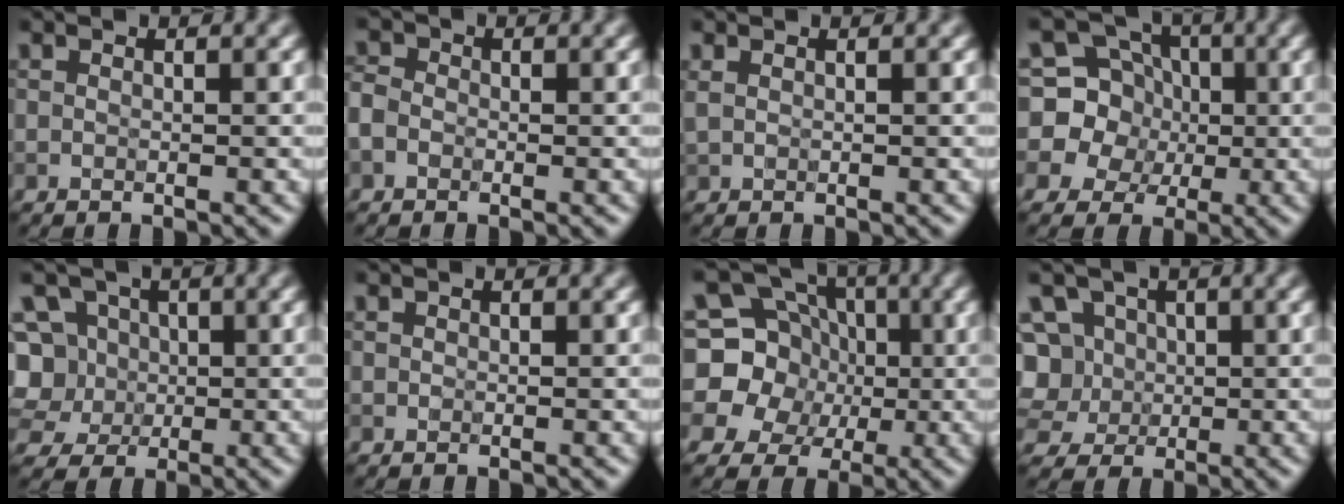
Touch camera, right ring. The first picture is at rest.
{"total": 1.6, "force": [-0.7, 1.2, 0.8], "torque": [-0.015, 0.003, -0.020]}
{"total": 0.5, "force": [0.3, 0.2, 0.4], "torque": [-0.011, 0.002, 0.007]}
{"total": 8.7, "force": [1.8, 8.0, 3.1], "torque": [-0.072, 0.039, 0.001]}
{"total": 8.0, "force": [1.0, 7.2, 3.1], "torque": [-0.068, 0.039, -0.012]}
{"total": 0.0}
{"total": 14.7, "force": [2.3, 13.3, 5.8], "torque": [-0.135, 0.033, 0.002]}
{"total": 9.1, "force": [1.5, 8.1, 3.8], "torque": [-0.081, 0.039, -0.003]}